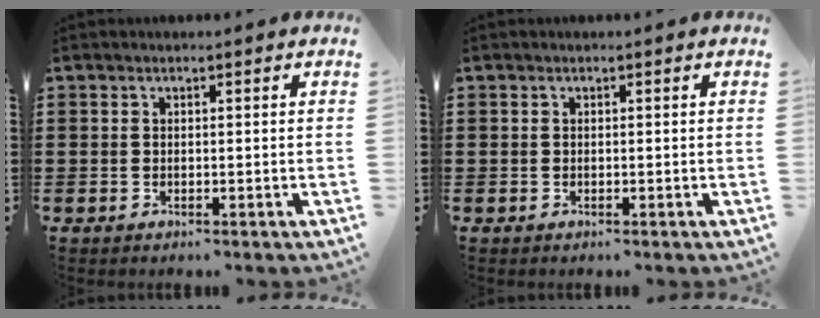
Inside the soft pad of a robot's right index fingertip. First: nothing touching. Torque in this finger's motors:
{"motor_torque": [-0.21, 0.48, 0.00, 0.00]}